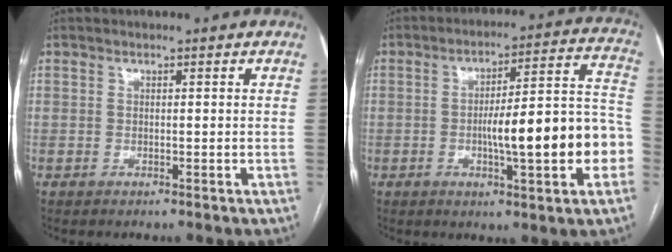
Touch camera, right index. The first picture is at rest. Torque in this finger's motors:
{"motor_torque": [0.89, -0.43, 0.56, 0.11]}